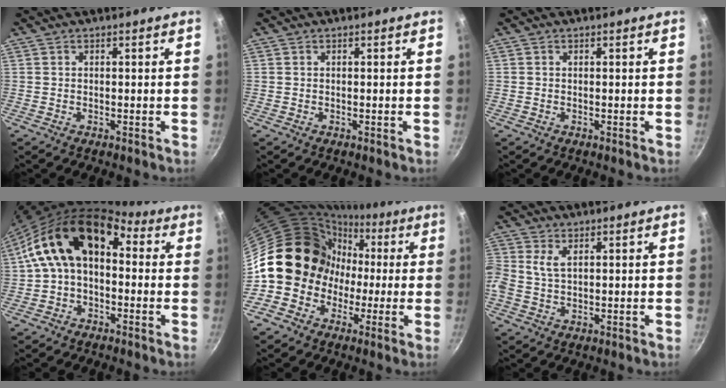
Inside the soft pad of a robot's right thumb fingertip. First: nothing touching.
{"total": 0.0}
{"total": 0.0}
{"total": 15.8, "force": [1.6, 10.3, 11.9], "torque": [-0.179, 0.046, 0.009]}
{"total": 16.0, "force": [-2.0, 14.4, 6.7], "torque": [-0.051, 0.055, -0.037]}
{"total": 4.0, "force": [1.0, 2.5, 3.0], "torque": [-0.064, 0.007, 0.019]}